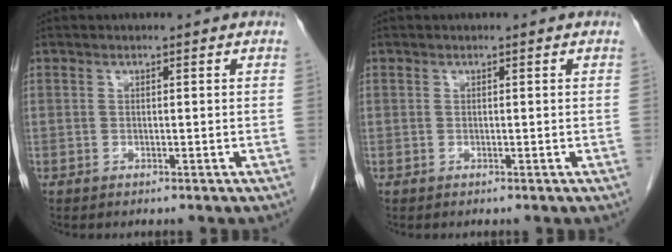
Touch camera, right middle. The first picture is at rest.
{"total": 0.0}